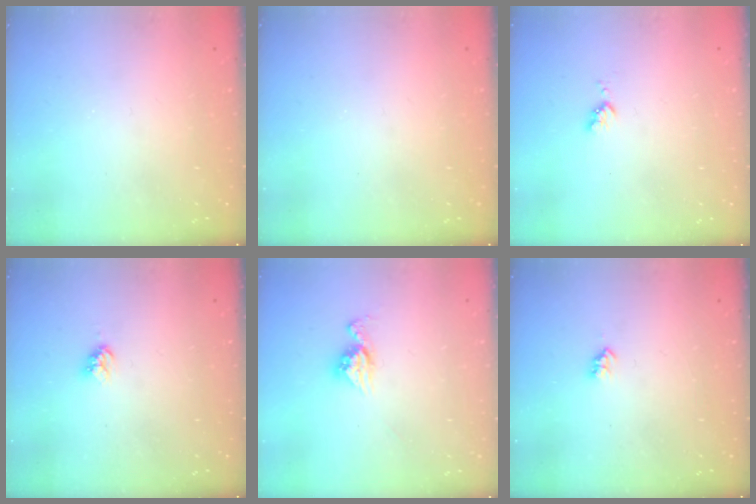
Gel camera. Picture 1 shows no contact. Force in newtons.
{"total": 0.0}
{"total": 3.5, "press": 3.5, "slide": 0.4}
{"total": 3.9, "press": 3.9, "slide": 0.4}
{"total": 9.0, "press": 8.9, "slide": 0.7}
{"total": 2.6, "press": 2.5, "slide": 0.4}